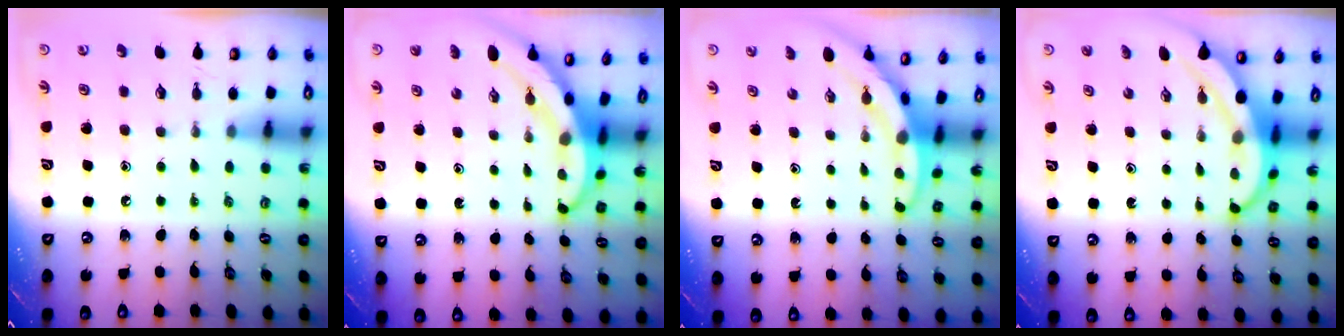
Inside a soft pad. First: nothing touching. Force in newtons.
{"total": 5.7, "press": 5.7, "slide": 0.4}
{"total": 3.3, "press": 3.3, "slide": 0.2}
{"total": 5.2, "press": 5.2, "slide": 0.8}